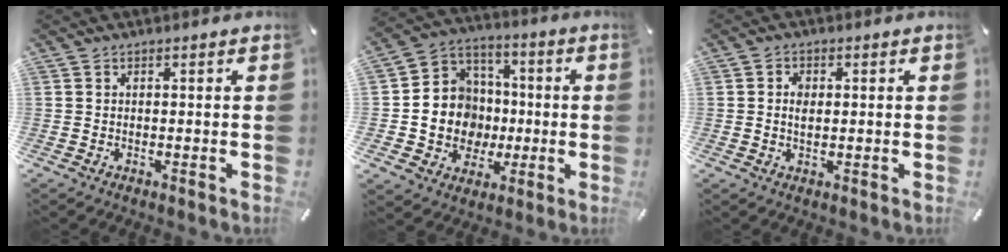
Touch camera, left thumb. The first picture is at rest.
{"total": 12.9, "force": [-1.8, 12.4, 3.0], "torque": [-0.063, 0.002, -0.020]}
{"total": 2.5, "force": [0.3, 1.8, 1.7], "torque": [-0.028, 0.004, 0.002]}